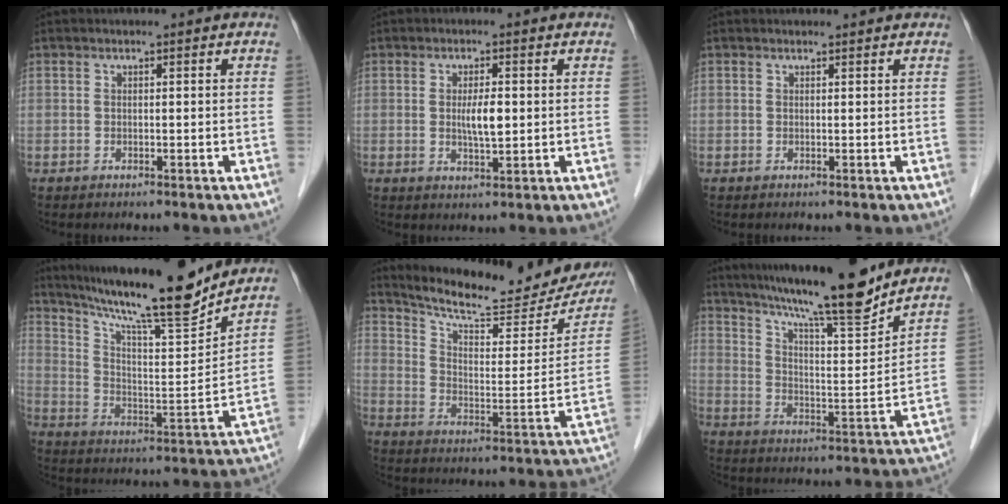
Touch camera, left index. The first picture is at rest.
{"total": 3.8, "force": [0.3, 0.8, 3.7], "torque": [-0.067, -0.003, 0.005]}
{"total": 1.4, "force": [1.3, 0.3, 0.1], "torque": [-0.013, 0.010, 0.015]}
{"total": 19.6, "force": [16.9, 0.6, 9.9], "torque": [-0.170, -0.009, 0.269]}
{"total": 21.9, "force": [19.9, 3.9, 8.1], "torque": [-0.120, -0.039, 0.268]}
{"total": 17.6, "force": [15.0, 0.5, 9.1], "torque": [-0.149, -0.001, 0.233]}